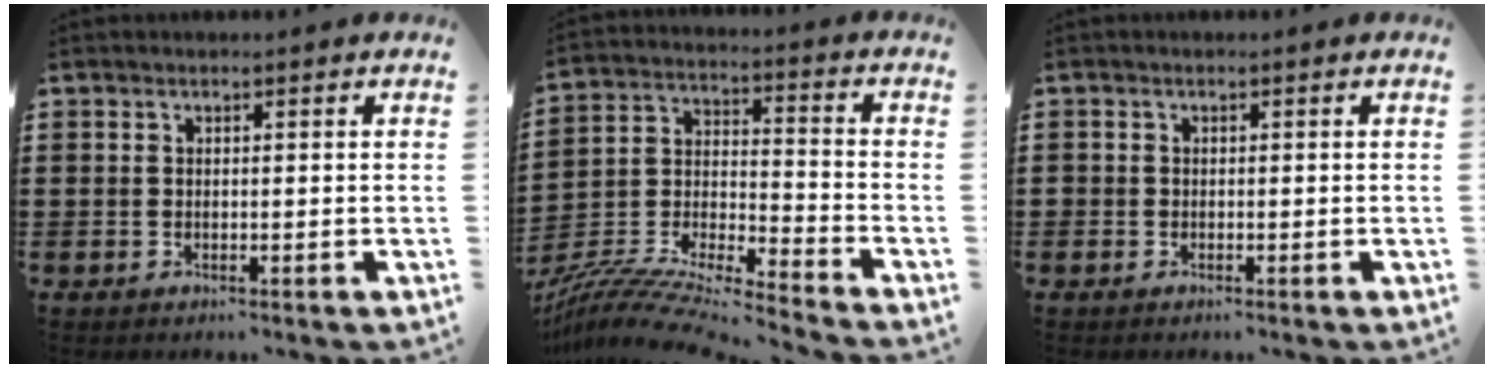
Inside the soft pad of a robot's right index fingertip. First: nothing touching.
{"total": 9.5, "force": [-9.0, 0.1, 3.1], "torque": [-0.065, 0.001, -0.185]}
{"total": 0.7, "force": [-0.3, 0.6, 0.1], "torque": [-0.002, 0.002, -0.006]}